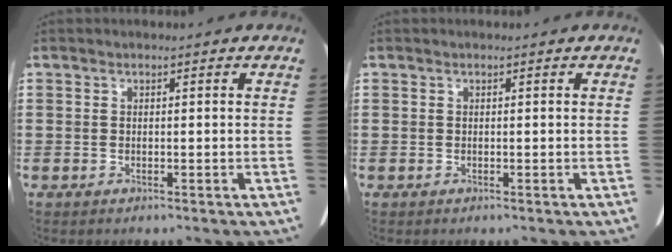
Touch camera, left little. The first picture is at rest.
{"total": 0.0}